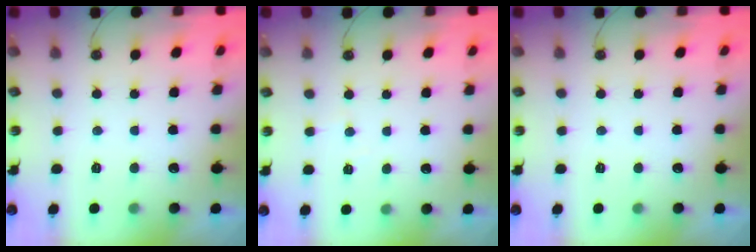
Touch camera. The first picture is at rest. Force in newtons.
{"total": 2.1, "press": 2.1, "slide": 0.4}
{"total": 0.0}